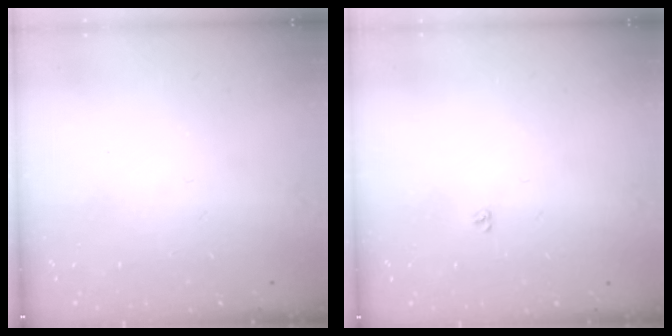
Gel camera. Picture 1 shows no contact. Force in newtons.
{"total": 3.1, "press": 3.0, "slide": 0.4}